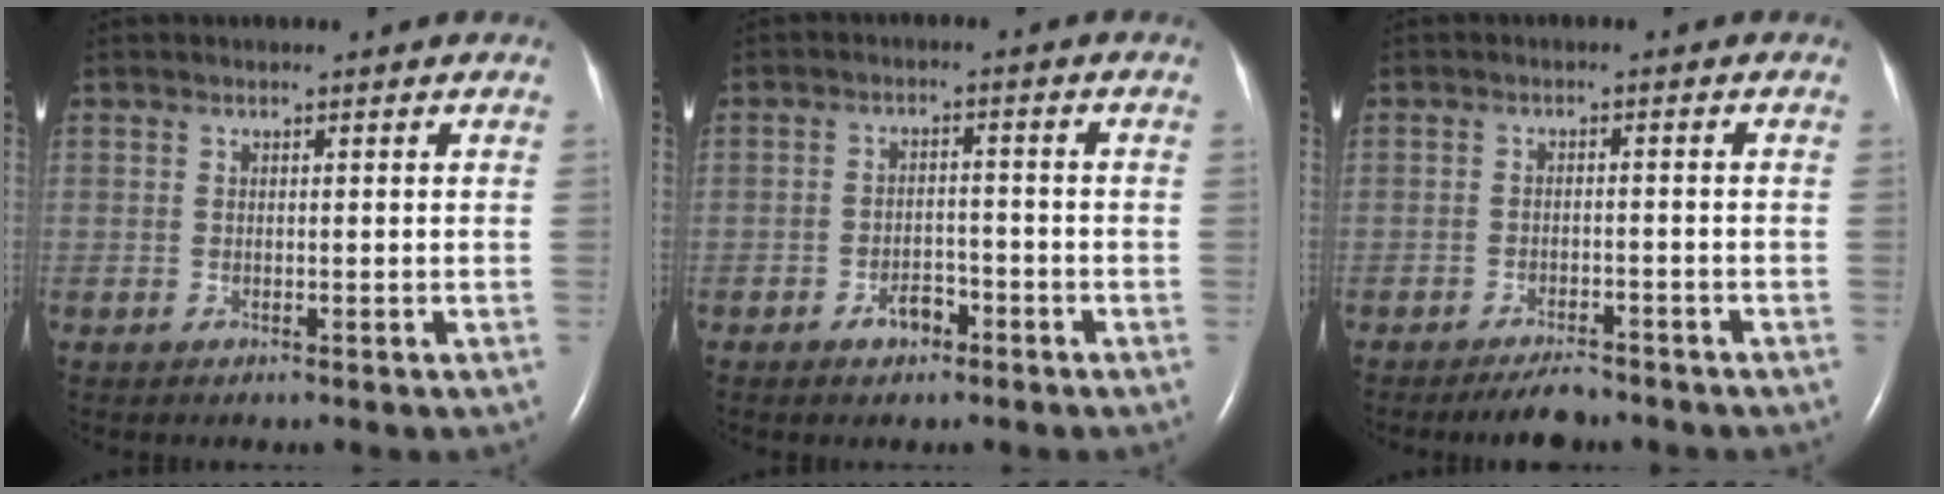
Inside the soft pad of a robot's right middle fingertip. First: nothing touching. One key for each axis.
{"total": 3.4, "fx": -2.2, "fy": 1.9, "fz": 1.8, "tx": -0.031, "ty": 0.005, "tz": -0.031}
{"total": 3.8, "fx": -3.4, "fy": 1.0, "fz": 1.4, "tx": -0.029, "ty": -0.006, "tz": -0.055}